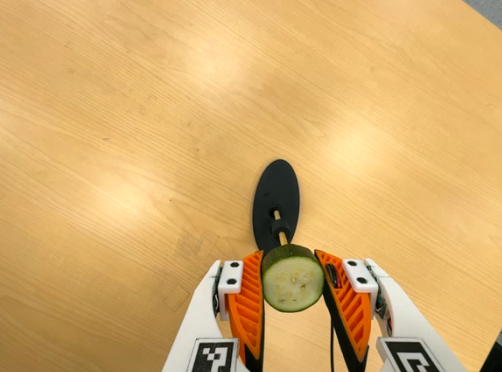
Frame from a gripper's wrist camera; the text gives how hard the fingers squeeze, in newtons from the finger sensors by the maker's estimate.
{"total": 12.1, "left": 10.6, "right": 13.5}